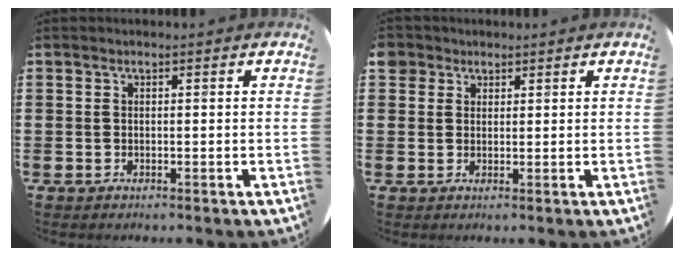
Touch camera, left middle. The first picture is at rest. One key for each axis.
{"total": 2.2, "fx": 1.6, "fy": 1.6, "fz": 0.0, "tx": 0.002, "ty": 0.003, "tz": 0.030}